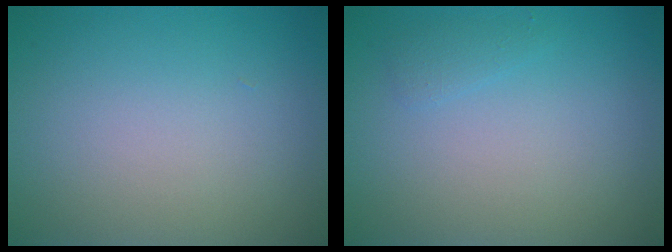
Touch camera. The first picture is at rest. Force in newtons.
{"total": 0.8, "press": 0.8, "slide": 0.1}